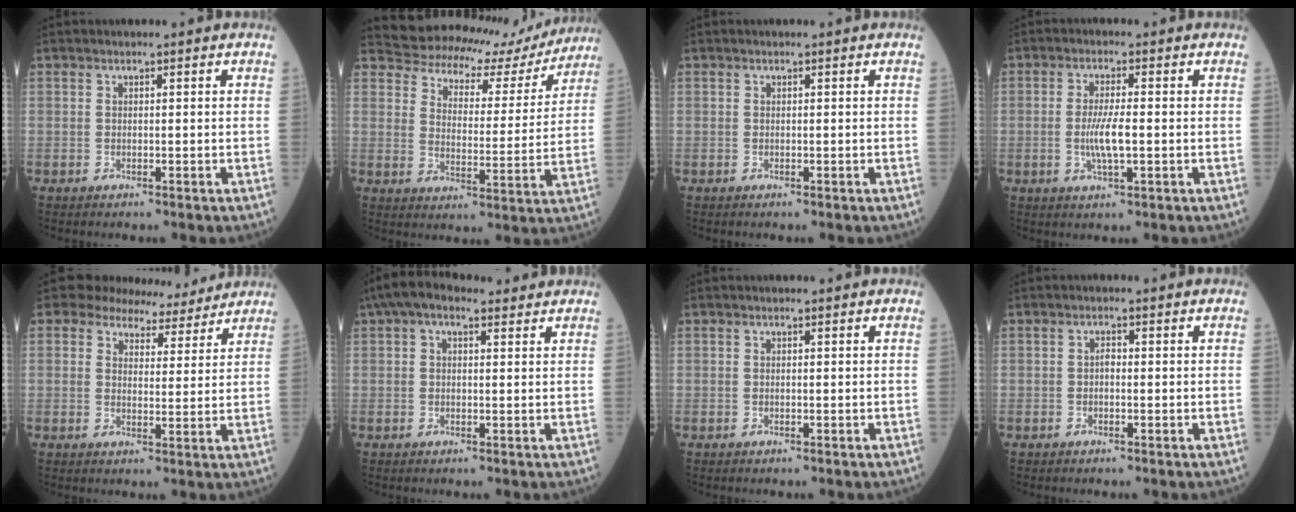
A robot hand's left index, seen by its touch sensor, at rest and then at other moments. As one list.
[{"total": 16.1, "force": [14.5, 6.1, 3.2], "torque": [-0.037, -0.003, 0.173]}, {"total": 0.0}, {"total": 4.8, "force": [-0.7, 0.7, 4.7], "torque": [-0.098, -0.007, -0.012]}, {"total": 7.3, "force": [6.6, 3.0, 0.9], "torque": [-0.009, 0.002, 0.081]}, {"total": 6.7, "force": [4.4, 3.0, 4.0], "torque": [-0.081, 0.049, 0.074]}, {"total": 0.0}, {"total": 1.0, "force": [-0.1, 0.5, 0.8], "torque": [-0.013, 0.003, -0.005]}]